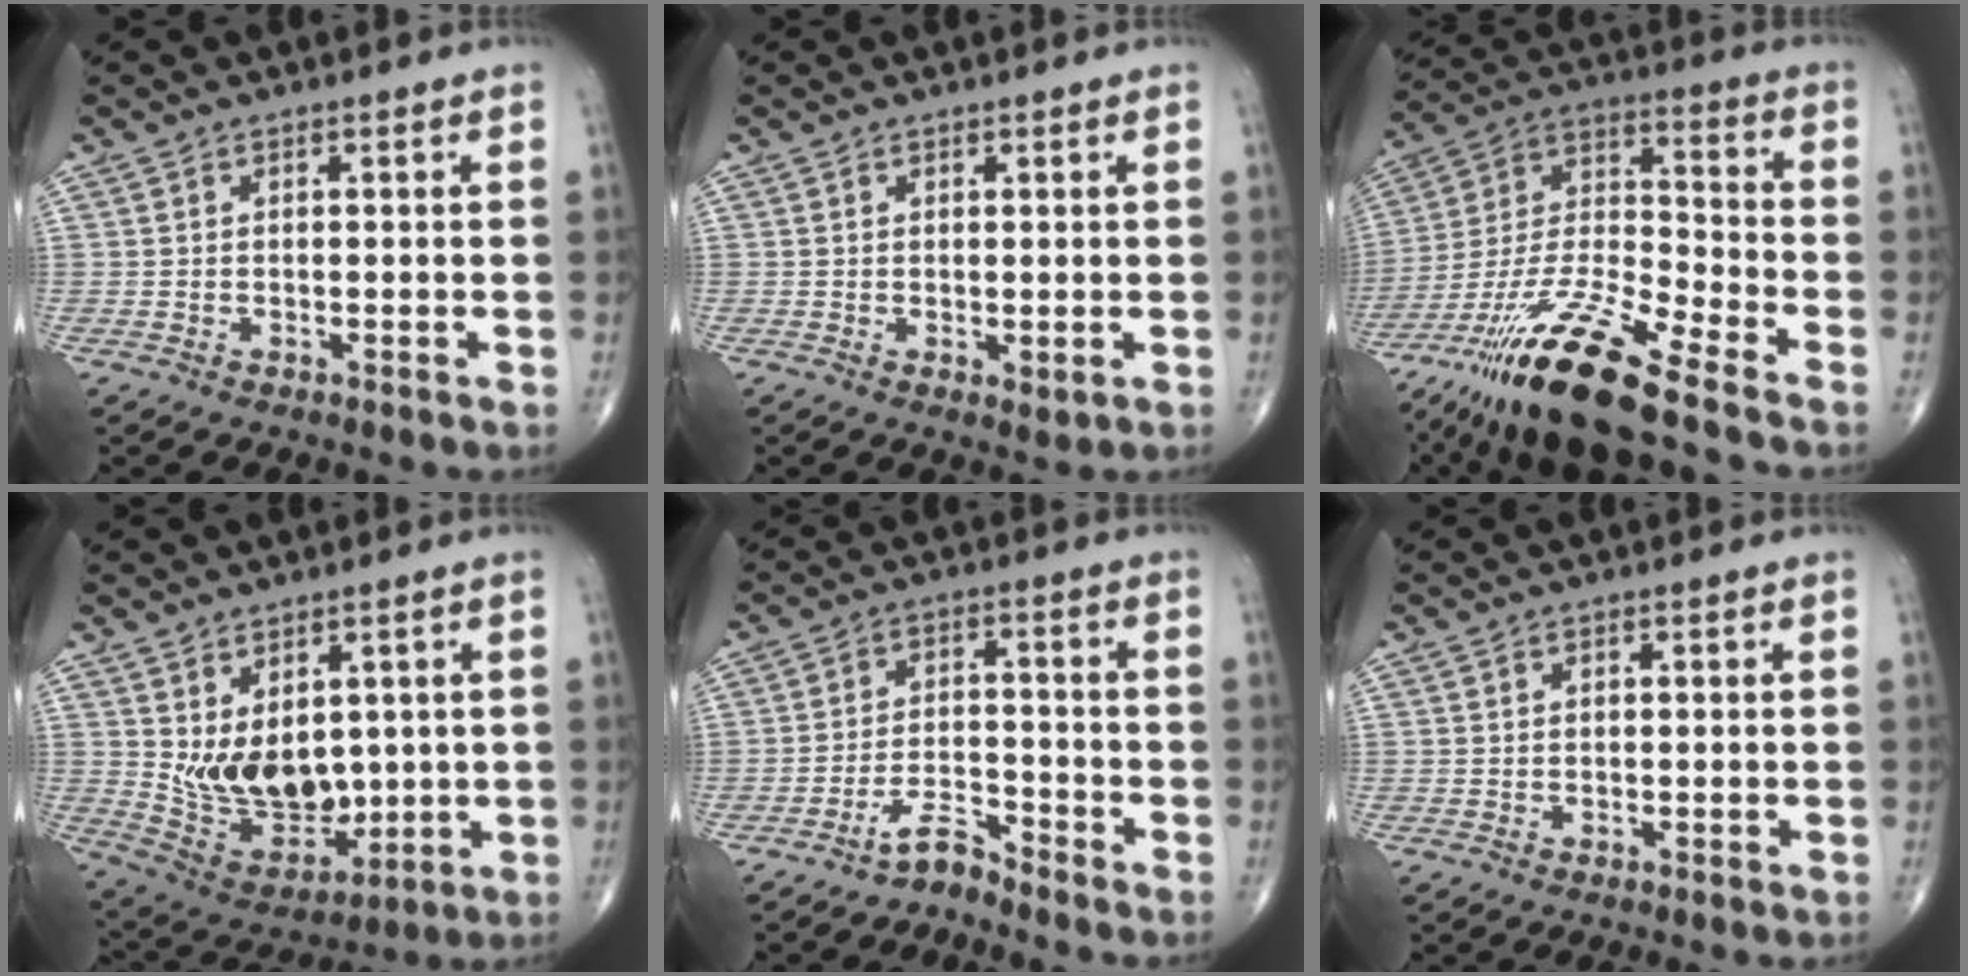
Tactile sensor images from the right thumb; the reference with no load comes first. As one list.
[{"total": 1.6, "force": [-0.1, 0.7, 1.5], "torque": [-0.026, -0.008, 0.001]}, {"total": 20.1, "force": [-14.0, 3.2, 14.1], "torque": [-0.298, 0.043, -0.261]}, {"total": 12.2, "force": [1.6, 8.2, 8.9], "torque": [-0.115, -0.024, 0.057]}, {"total": 3.1, "force": [-3.1, 0.4, 0.6], "torque": [-0.005, 0.024, -0.059]}, {"total": 0.0}]